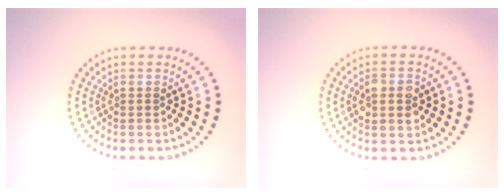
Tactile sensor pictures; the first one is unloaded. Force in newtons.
{"total": 2.7, "press": 2.7, "slide": 0.3}